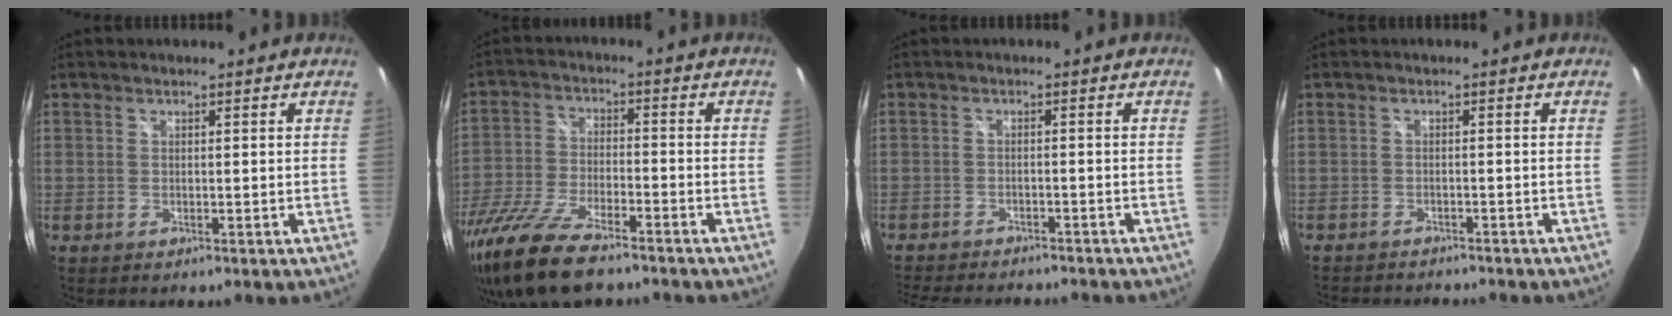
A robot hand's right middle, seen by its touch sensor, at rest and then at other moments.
{"total": 17.2, "force": [-13.0, 4.8, 10.2], "torque": [-0.223, -0.044, -0.242]}
{"total": 10.9, "force": [-9.7, 2.9, 4.0], "torque": [-0.098, -0.013, -0.148]}
{"total": 6.1, "force": [-5.7, 1.5, 1.7], "torque": [-0.045, -0.011, -0.083]}